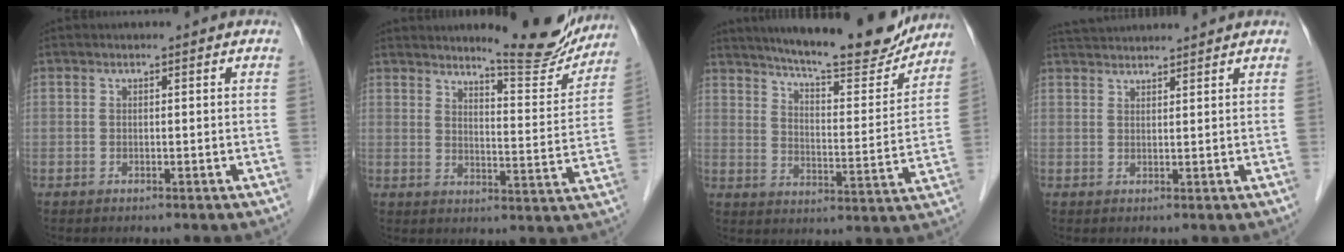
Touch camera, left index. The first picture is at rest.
{"total": 11.6, "force": [10.8, 1.2, 3.9], "torque": [-0.046, -0.034, 0.136]}
{"total": 19.2, "force": [17.1, 2.6, 8.3], "torque": [-0.125, -0.018, 0.233]}
{"total": 7.5, "force": [7.2, -0.2, 2.0], "torque": [-0.038, 0.040, 0.112]}